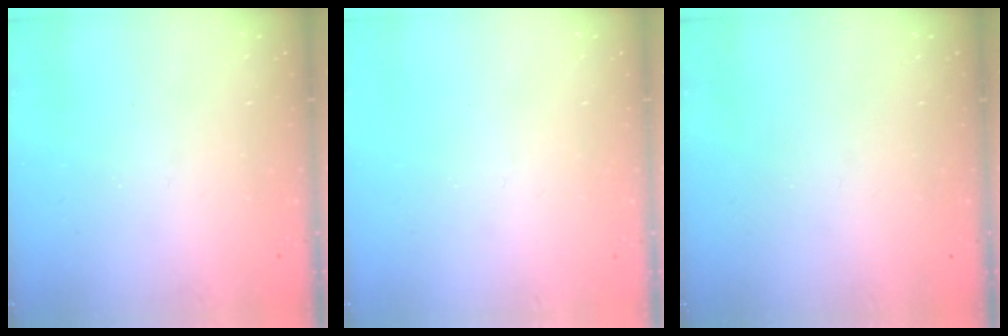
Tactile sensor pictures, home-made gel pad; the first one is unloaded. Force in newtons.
{"total": 0.5, "press": 0.5, "slide": 0.1}
{"total": 0.0}